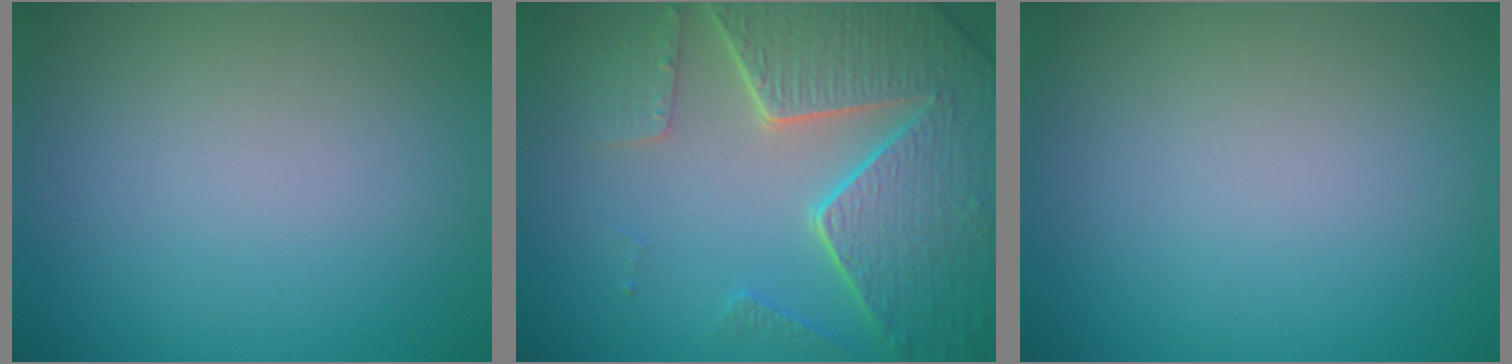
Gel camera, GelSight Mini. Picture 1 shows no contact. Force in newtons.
{"total": 8.4, "press": 6.0, "slide": 5.8}
{"total": 0.0}